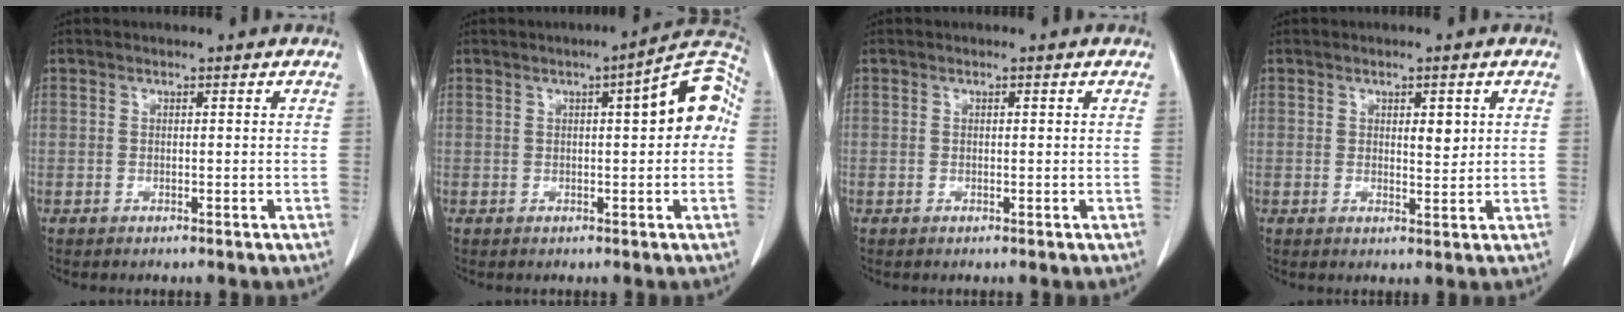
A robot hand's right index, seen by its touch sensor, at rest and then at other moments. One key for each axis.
{"total": 9.0, "fx": 1.4, "fy": 1.9, "fz": 8.7, "tx": -0.104, "ty": 0.032, "tz": 0.010}
{"total": 0.0}
{"total": 2.7, "fx": 1.0, "fy": 1.1, "fz": 2.3, "tx": -0.032, "ty": -0.005, "tz": 0.015}